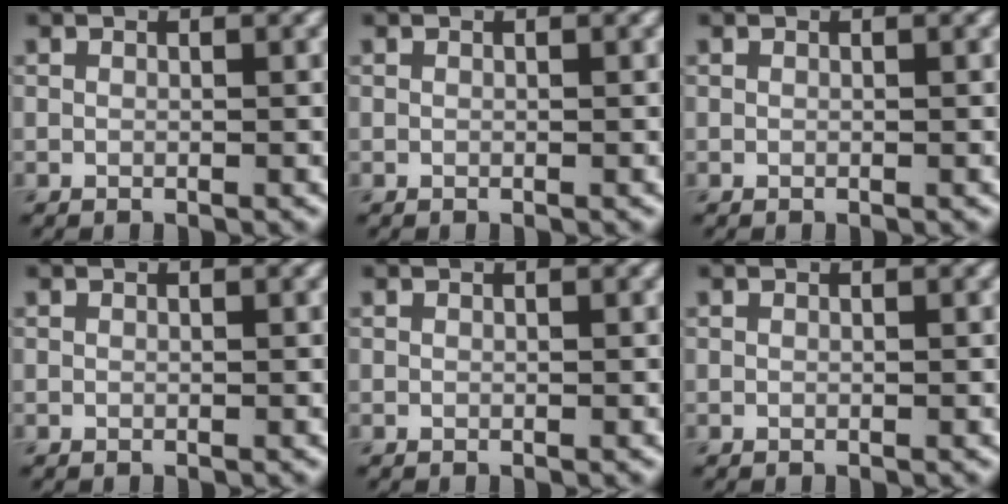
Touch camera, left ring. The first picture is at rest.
{"total": 0.0}
{"total": 0.0}
{"total": 0.0}
{"total": 0.0}
{"total": 0.0}